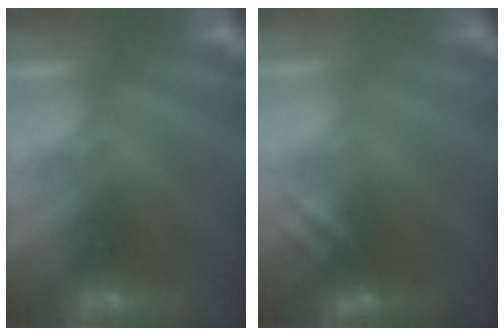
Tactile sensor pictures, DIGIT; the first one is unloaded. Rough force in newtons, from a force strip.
{"total": 2.6}